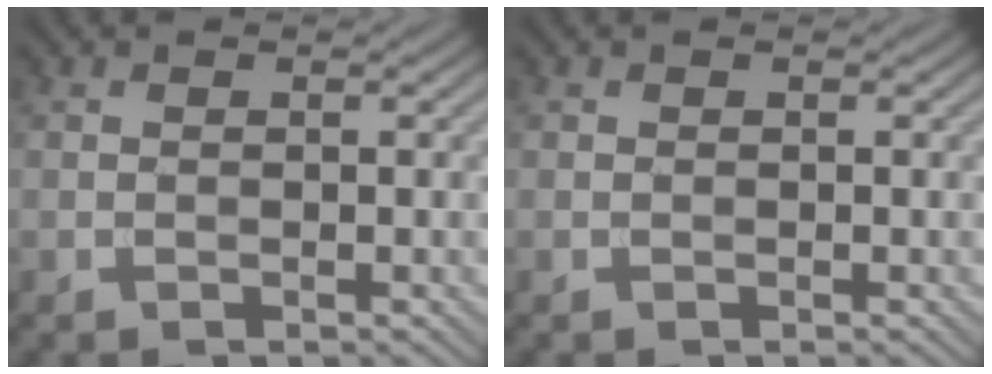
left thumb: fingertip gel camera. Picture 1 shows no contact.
{"total": 0.0}